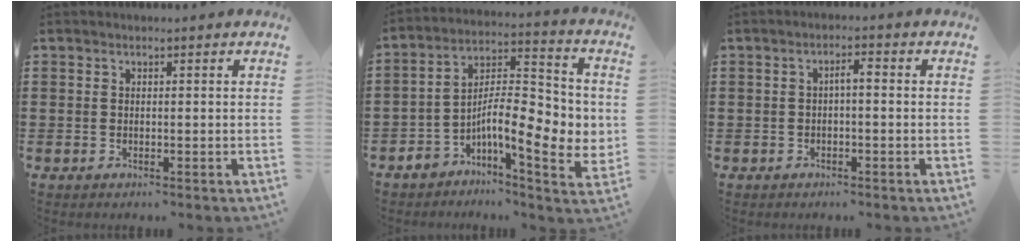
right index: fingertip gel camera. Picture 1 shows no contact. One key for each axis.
{"total": 10.5, "fx": -1.7, "fy": 3.8, "fz": 9.7, "tx": -0.170, "ty": -0.016, "tz": -0.031}
{"total": 1.9, "fx": -0.4, "fy": 0.4, "fz": 1.8, "tx": -0.035, "ty": 0.005, "tz": -0.010}